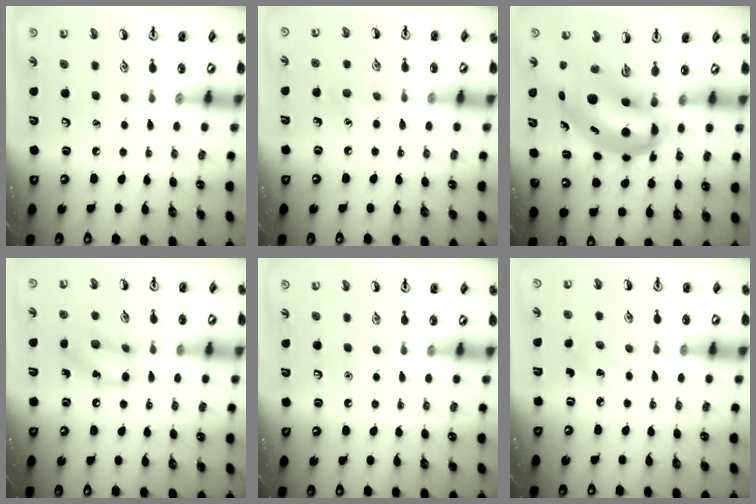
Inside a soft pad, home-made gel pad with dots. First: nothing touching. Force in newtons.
{"total": 6.5, "press": 6.3, "slide": 1.3}
{"total": 10.6, "press": 10.2, "slide": 2.9}
{"total": 11.6, "press": 11.4, "slide": 1.9}
{"total": 0.0}
{"total": 1.9, "press": 1.7, "slide": 0.8}